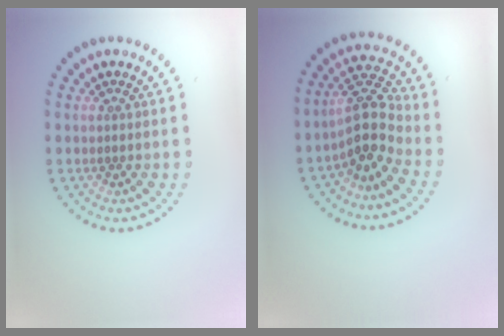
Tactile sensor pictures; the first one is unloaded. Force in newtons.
{"total": 4.2, "press": 3.7, "slide": 2.1}